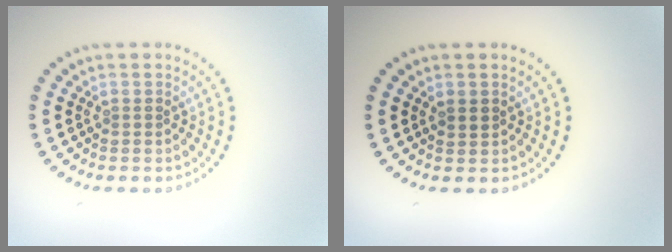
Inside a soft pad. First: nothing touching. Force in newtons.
{"total": 1.0, "press": 0.9, "slide": 0.4}